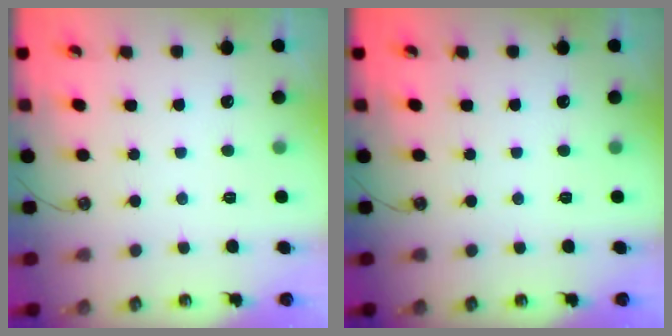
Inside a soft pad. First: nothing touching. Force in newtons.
{"total": 0.0}